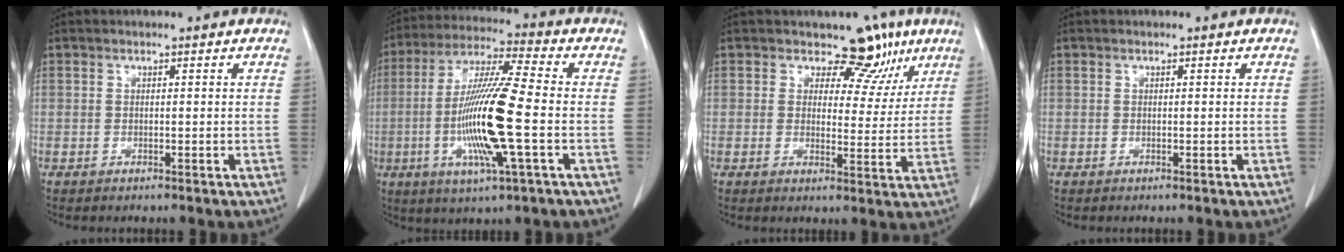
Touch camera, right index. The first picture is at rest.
{"total": 15.5, "force": [-2.8, 0.5, 15.2], "torque": [-0.302, -0.009, -0.058]}
{"total": 7.1, "force": [5.1, 4.4, 2.3], "torque": [-0.008, -0.005, 0.060]}
{"total": 0.0}